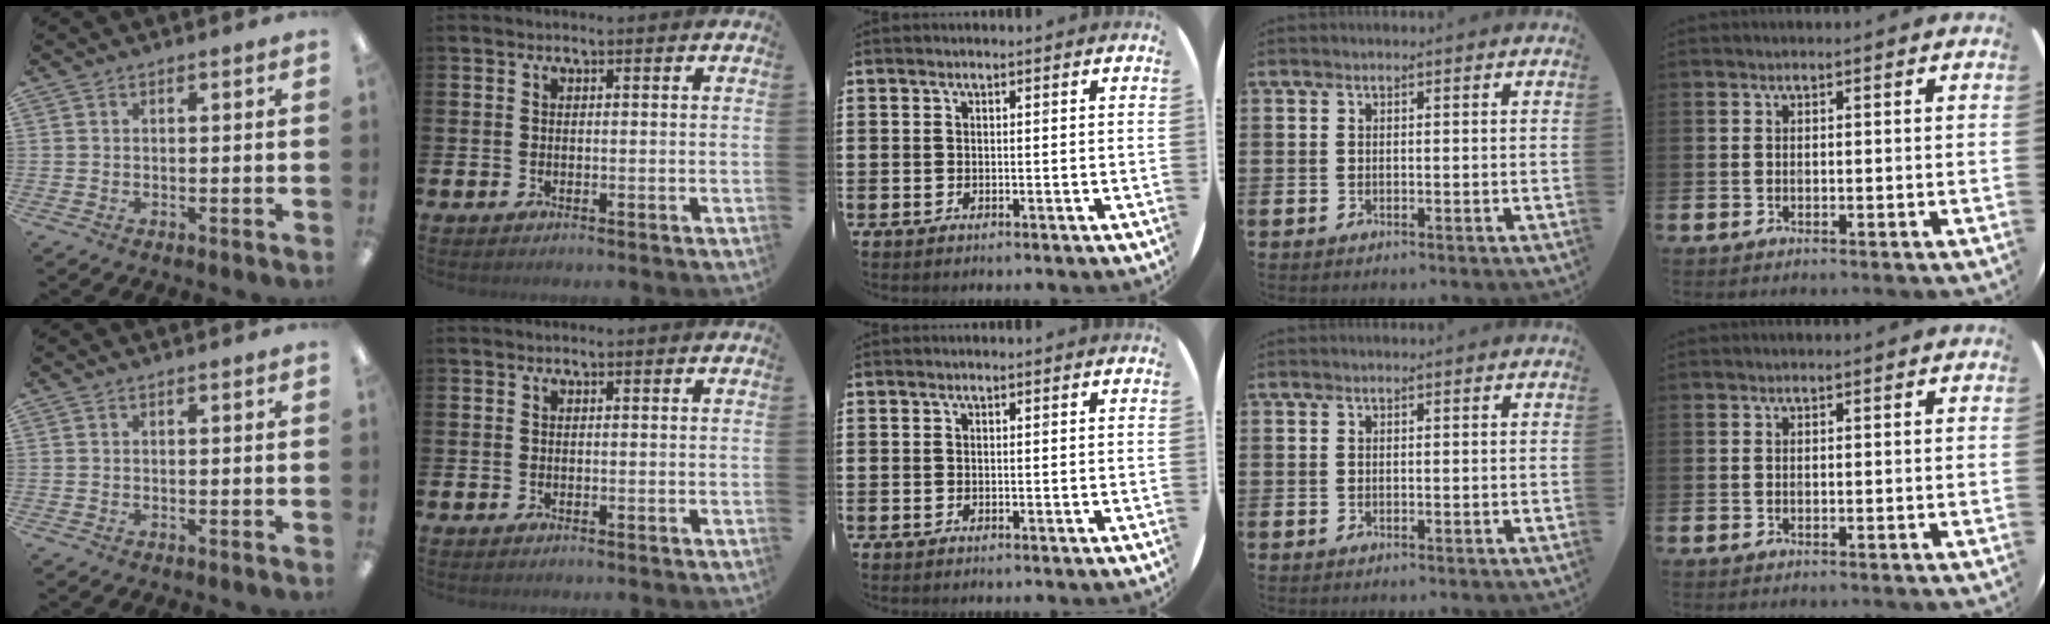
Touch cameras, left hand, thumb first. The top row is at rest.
{}